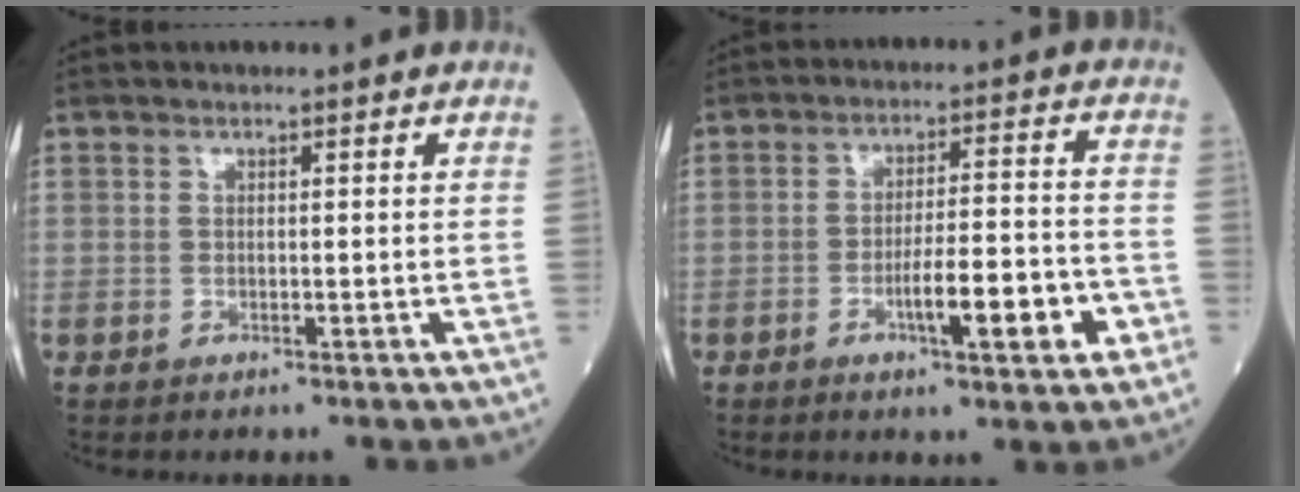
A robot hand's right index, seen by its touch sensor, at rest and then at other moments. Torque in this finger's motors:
{"motor_torque": [1.40, -0.44, 0.70, 0.17]}